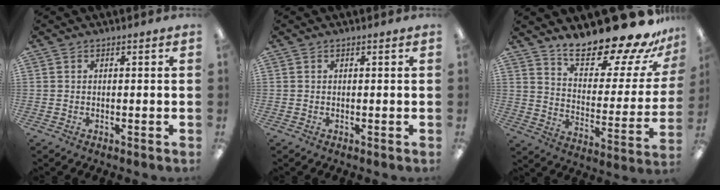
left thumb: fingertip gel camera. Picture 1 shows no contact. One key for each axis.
{"total": 0.0}
{"total": 20.6, "fx": 17.8, "fy": 5.0, "fz": 9.2, "tx": -0.127, "ty": -0.138, "tz": 0.294}